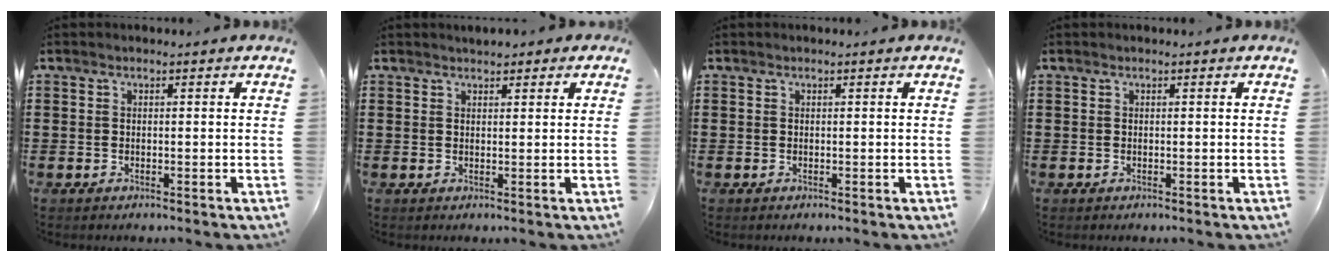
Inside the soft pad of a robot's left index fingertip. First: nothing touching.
{"total": 1.5, "force": [1.3, 0.6, 0.4], "torque": [-0.010, 0.006, 0.025]}
{"total": 0.0}
{"total": 0.0}